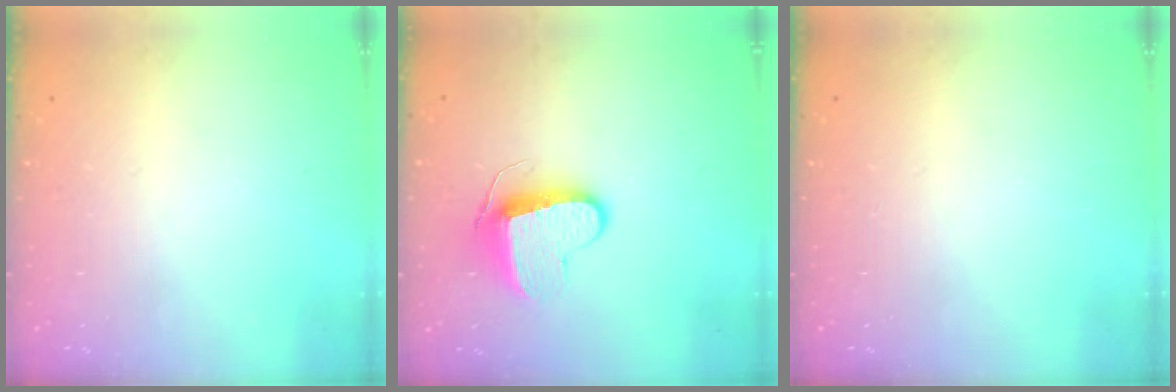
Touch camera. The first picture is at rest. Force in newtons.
{"total": 9.6, "press": 9.6, "slide": 0.2}
{"total": 0.0}